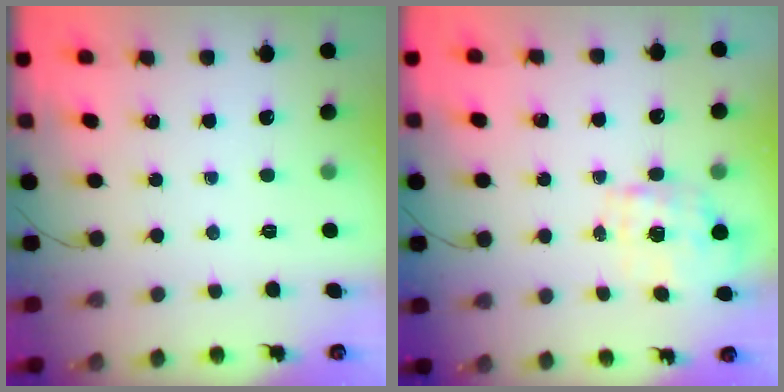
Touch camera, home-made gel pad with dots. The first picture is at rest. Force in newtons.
{"total": 1.1, "press": 1.0, "slide": 0.5}